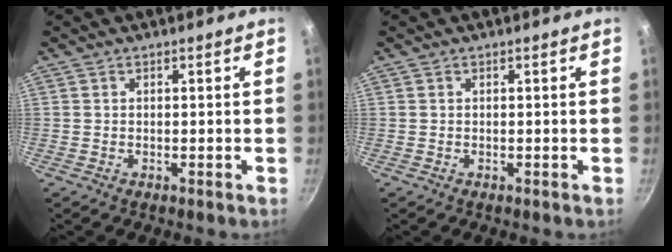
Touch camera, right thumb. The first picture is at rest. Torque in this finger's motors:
{"motor_torque": [-0.19, 0.19, -0.01, 0.00, 0.02]}